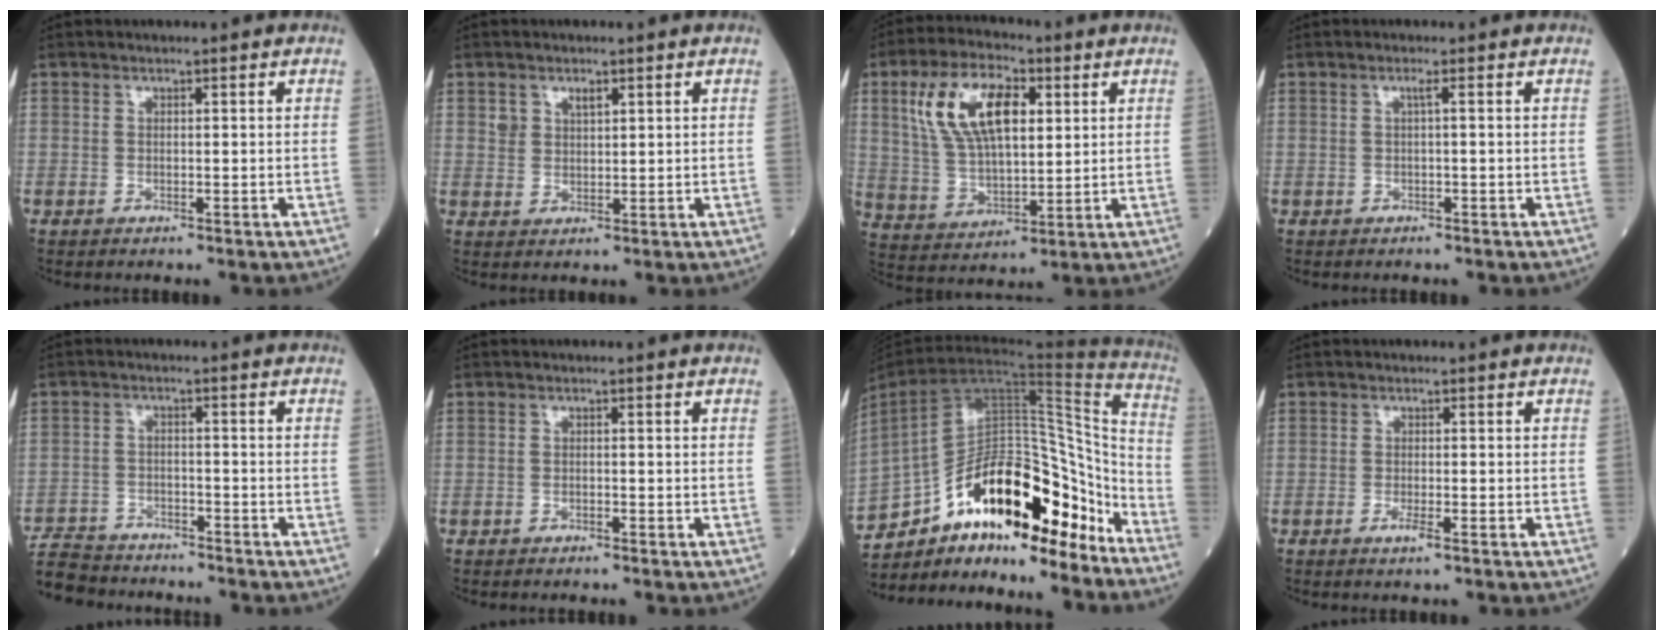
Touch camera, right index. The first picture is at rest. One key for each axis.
{"total": 2.6, "fx": 1.6, "fy": 1.6, "fz": 1.3, "tx": -0.025, "ty": 0.004, "tz": 0.033}
{"total": 13.6, "fx": 4.8, "fy": 6.0, "fz": 11.2, "tx": -0.231, "ty": 0.023, "tz": 0.093}
{"total": 0.9, "fx": 0.2, "fy": -0.4, "fz": 0.8, "tx": -0.013, "ty": 0.000, "tz": 0.003}
{"total": 9.0, "fx": -8.5, "fy": 2.5, "fz": 1.4, "tx": -0.030, "ty": 0.000, "tz": -0.144}
{"total": 0.0}
{"total": 26.0, "fx": -16.5, "fy": 9.5, "fz": 17.6, "tx": -0.314, "ty": 0.027, "tz": -0.262}
{"total": 1.5, "fx": -0.7, "fy": -0.1, "fz": 1.3, "tx": -0.026, "ty": -0.004, "tz": -0.013}